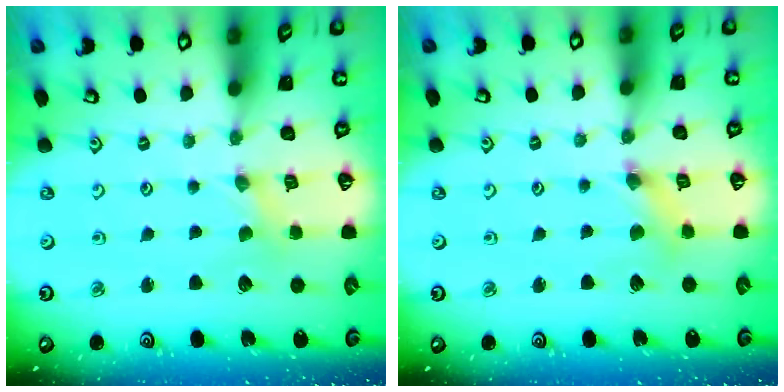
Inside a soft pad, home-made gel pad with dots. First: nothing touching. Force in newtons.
{"total": 3.1, "press": 3.0, "slide": 0.4}